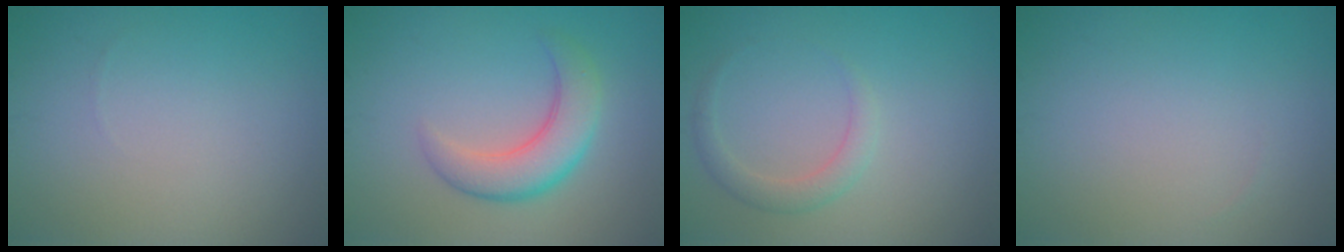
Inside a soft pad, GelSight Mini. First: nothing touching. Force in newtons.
{"total": 4.6, "press": 4.5, "slide": 0.3}
{"total": 1.9, "press": 1.9, "slide": 0.1}
{"total": 0.0}